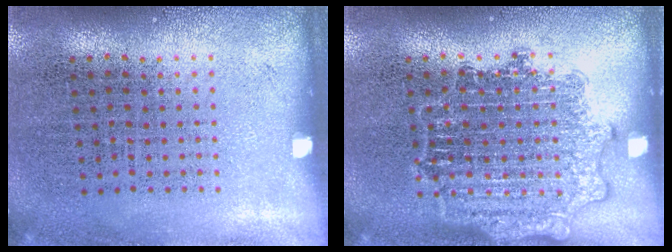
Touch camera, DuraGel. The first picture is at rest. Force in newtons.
{"total": 2.8, "press": 2.8, "slide": 0.5}